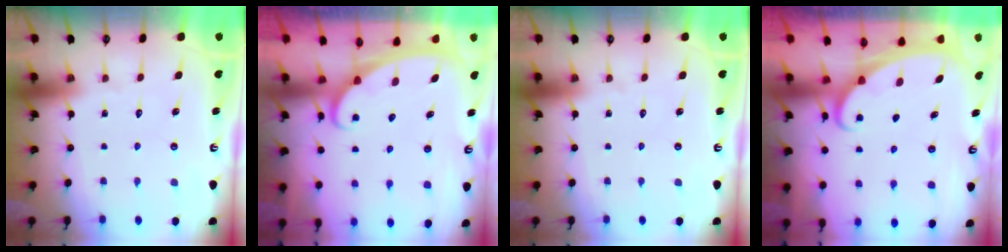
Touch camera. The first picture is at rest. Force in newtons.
{"total": 2.5, "press": 2.5, "slide": 0.3}
{"total": 0.0}
{"total": 2.5, "press": 2.5, "slide": 0.4}